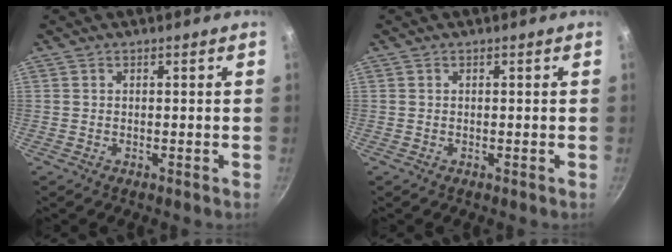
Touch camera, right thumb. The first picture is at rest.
{"total": 0.0}